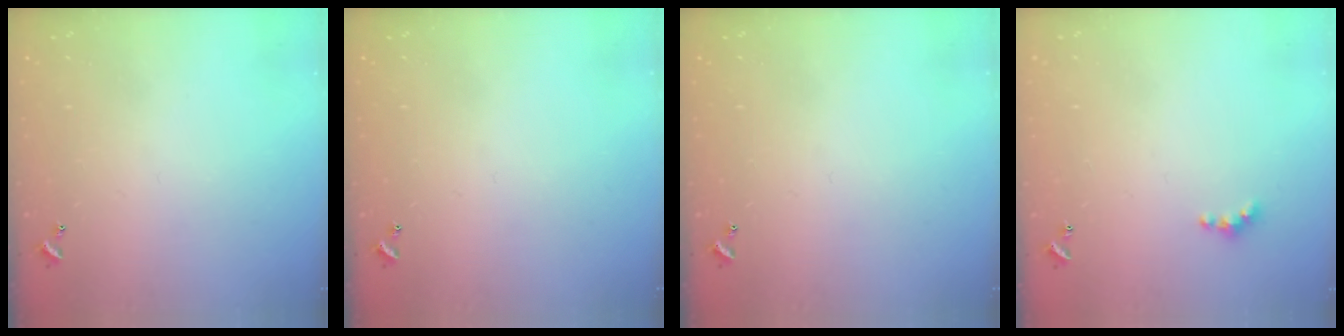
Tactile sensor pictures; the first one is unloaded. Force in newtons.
{"total": 0.0}
{"total": 0.0}
{"total": 2.8, "press": 2.8, "slide": 0.5}